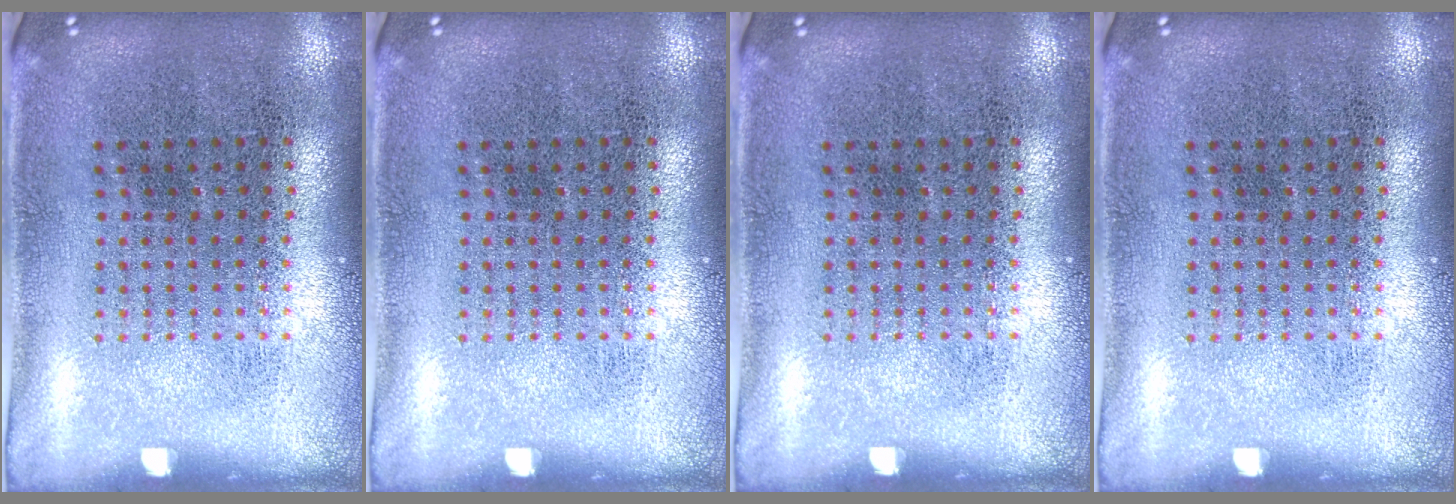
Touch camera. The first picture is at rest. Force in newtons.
{"total": 0.0}
{"total": 0.0}
{"total": 0.0}